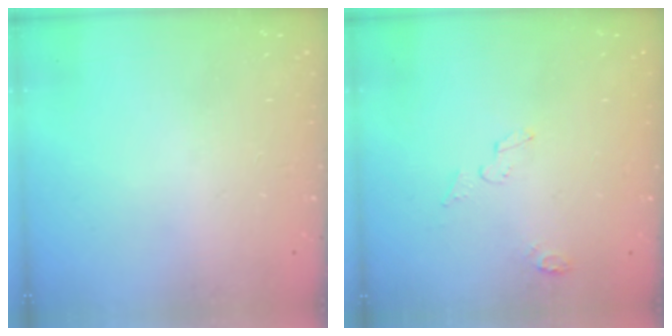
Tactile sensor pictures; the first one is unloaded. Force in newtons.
{"total": 4.2, "press": 4.2, "slide": 0.3}